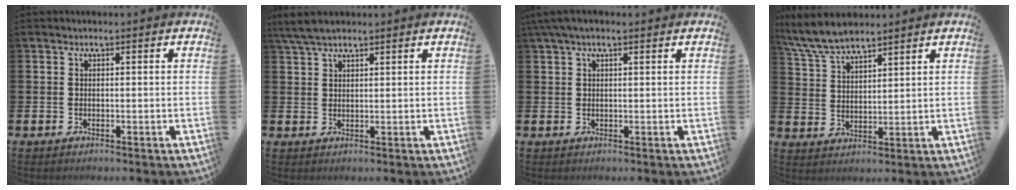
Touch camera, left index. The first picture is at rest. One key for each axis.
{"total": 4.2, "fx": 3.6, "fy": 1.1, "fz": 1.9, "tx": -0.043, "ty": -0.004, "tz": 0.066}
{"total": 2.5, "fx": 1.6, "fy": 0.7, "fz": 1.8, "tx": -0.034, "ty": 0.005, "tz": 0.028}
{"total": 7.1, "fx": 6.6, "fy": 1.2, "fz": 2.2, "tx": -0.070, "ty": -0.019, "tz": 0.124}